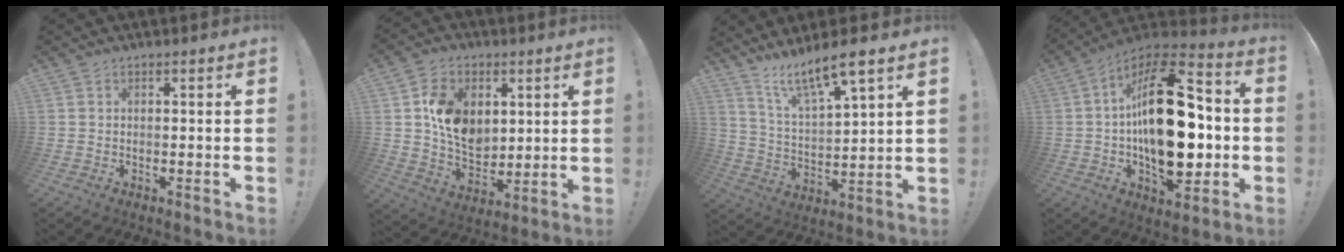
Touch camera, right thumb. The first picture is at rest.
{"total": 13.5, "force": [4.1, 10.6, 7.2], "torque": [-0.124, -0.013, 0.084]}
{"total": 10.9, "force": [9.0, 0.9, 6.0], "torque": [-0.108, -0.067, 0.153]}
{"total": 28.7, "force": [-0.6, 14.8, 24.6], "torque": [-0.412, 0.013, -0.004]}